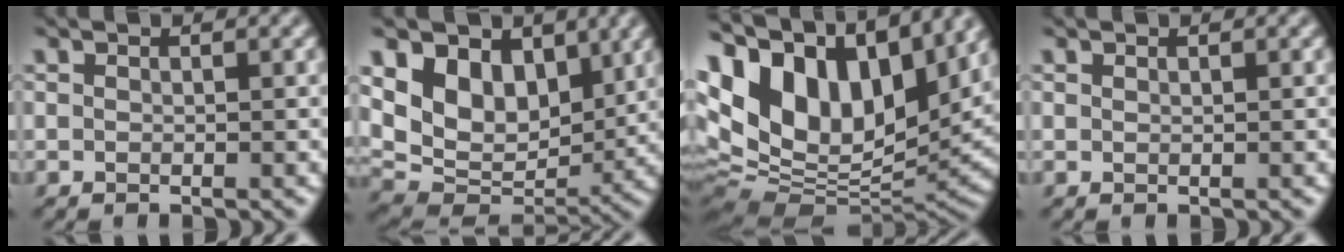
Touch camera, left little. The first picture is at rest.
{"total": 9.4, "force": [3.9, 6.2, 5.8], "torque": [-0.116, -0.005, 0.066]}
{"total": 17.5, "force": [6.5, 10.2, 12.6], "torque": [-0.264, 0.029, 0.115]}
{"total": 0.0}